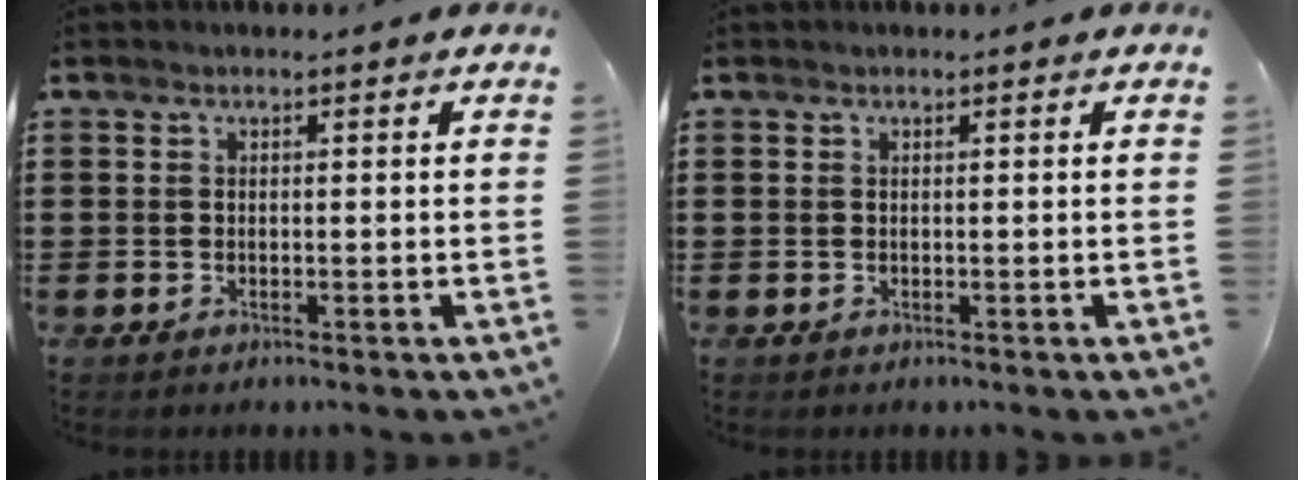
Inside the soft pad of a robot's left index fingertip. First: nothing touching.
{"total": 0.0}